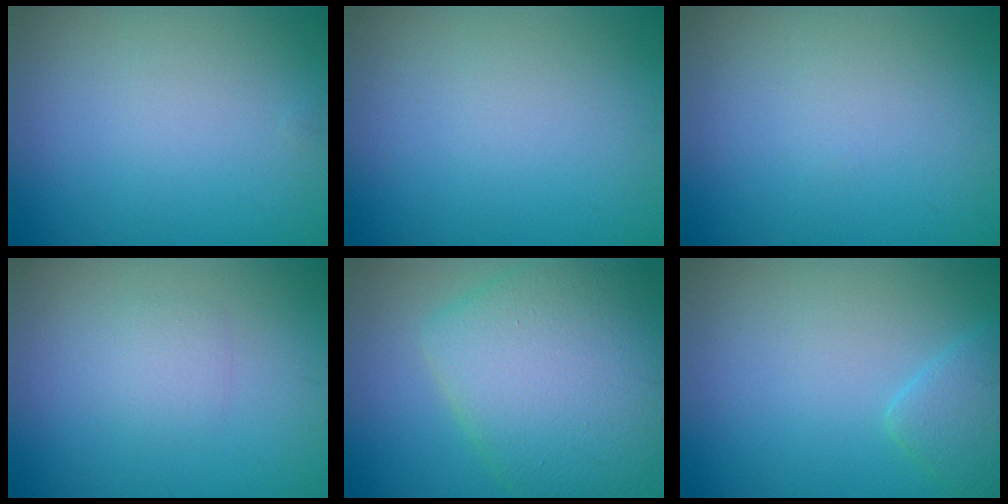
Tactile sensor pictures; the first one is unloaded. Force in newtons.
{"total": 0.0}
{"total": 0.0}
{"total": 1.4, "press": 1.4, "slide": 0.1}
{"total": 9.3, "press": 9.3, "slide": 0.6}
{"total": 2.1, "press": 2.1, "slide": 0.1}